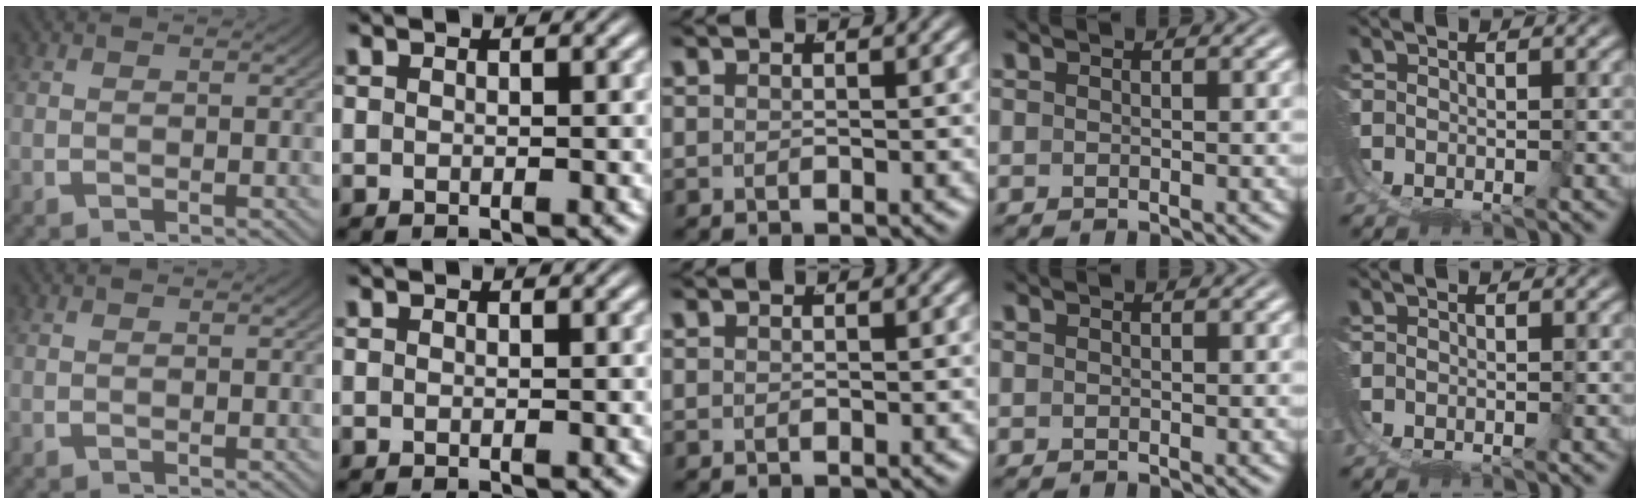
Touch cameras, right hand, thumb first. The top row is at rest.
{}